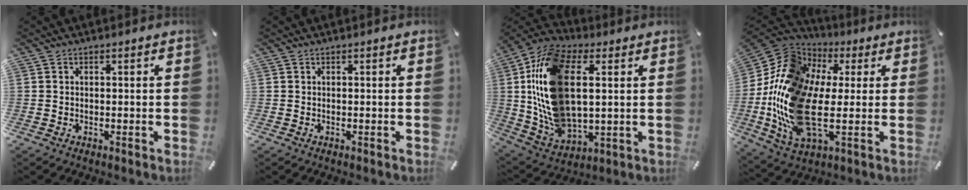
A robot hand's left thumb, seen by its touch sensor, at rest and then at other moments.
{"total": 0.0}
{"total": 19.4, "force": [3.4, 12.2, 14.7], "torque": [-0.346, -0.004, 0.060]}
{"total": 19.7, "force": [-3.8, 12.8, 14.6], "torque": [-0.350, -0.003, -0.074]}